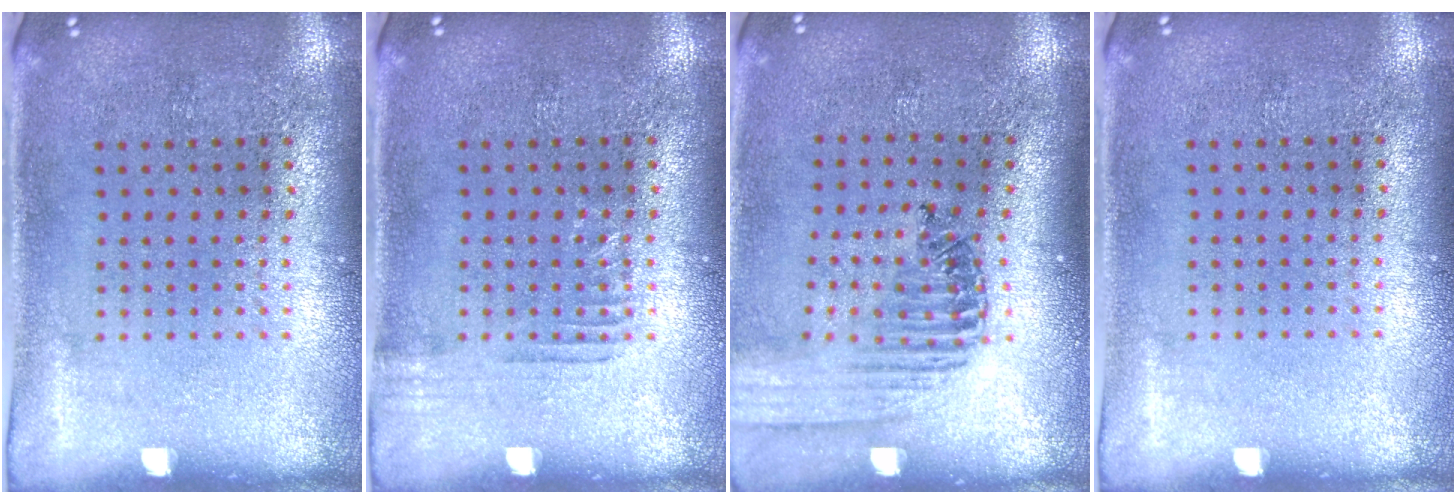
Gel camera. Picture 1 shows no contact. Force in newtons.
{"total": 0.9, "press": 0.9, "slide": 0.2}
{"total": 1.4, "press": 1.4, "slide": 0.1}
{"total": 0.0}